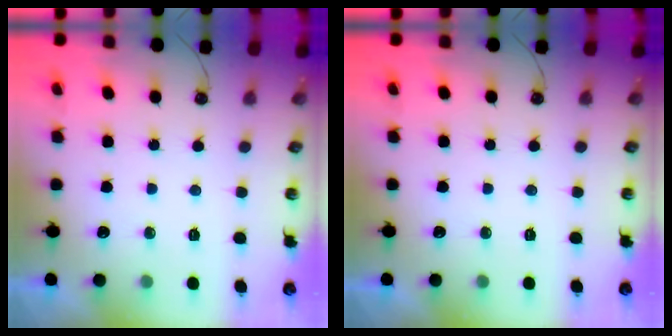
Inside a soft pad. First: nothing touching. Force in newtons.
{"total": 0.0}